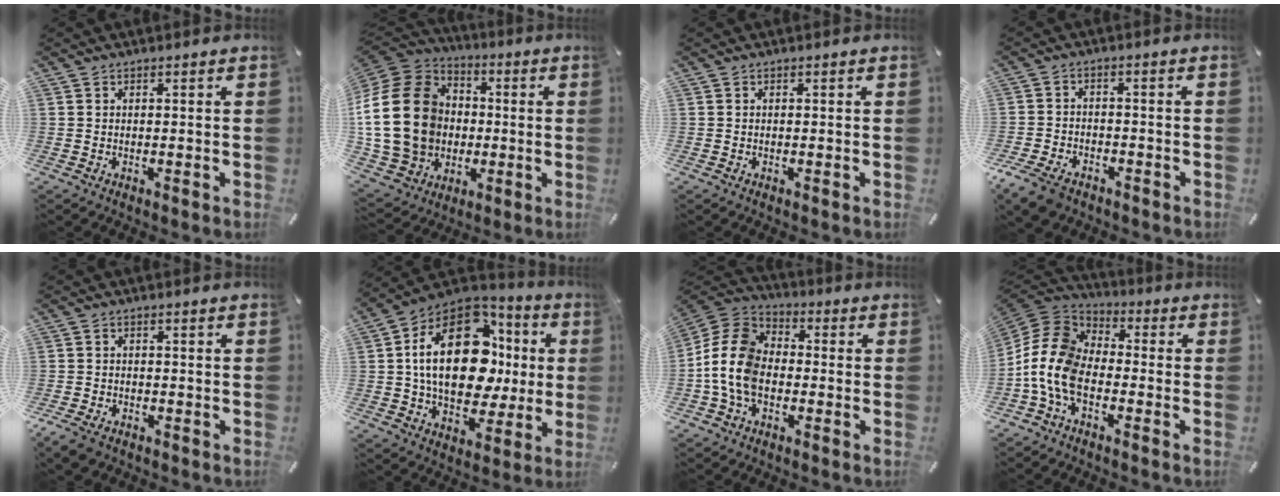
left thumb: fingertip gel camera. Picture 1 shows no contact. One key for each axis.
{"total": 25.0, "fx": -0.7, "fy": 20.4, "fz": 14.5, "tx": -0.311, "ty": 0.012, "tz": 0.001}
{"total": 0.0}
{"total": 6.5, "fx": -4.4, "fy": 3.9, "fz": 2.8, "tx": -0.072, "ty": 0.014, "tz": -0.086}
{"total": 3.6, "fx": -2.4, "fy": 2.1, "fz": 1.5, "tx": -0.046, "ty": 0.006, "tz": -0.051}
{"total": 25.4, "fx": 3.4, "fy": 15.7, "fz": 19.7, "tx": -0.348, "ty": -0.010, "tz": 0.058}
{"total": 13.1, "fx": -3.0, "fy": 9.9, "fz": 8.1, "tx": -0.182, "ty": 0.025, "tz": -0.053}
{"total": 13.6, "fx": -5.5, "fy": 8.8, "fz": 8.8, "tx": -0.201, "ty": 0.020, "tz": -0.109}